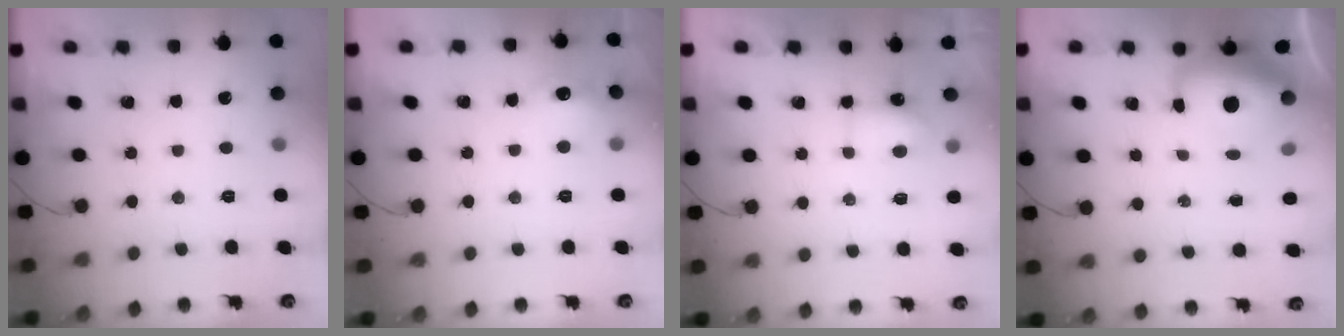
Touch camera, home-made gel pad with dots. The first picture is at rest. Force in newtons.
{"total": 8.2, "press": 8.1, "slide": 1.2}
{"total": 4.2, "press": 4.0, "slide": 1.0}
{"total": 11.7, "press": 11.4, "slide": 2.7}